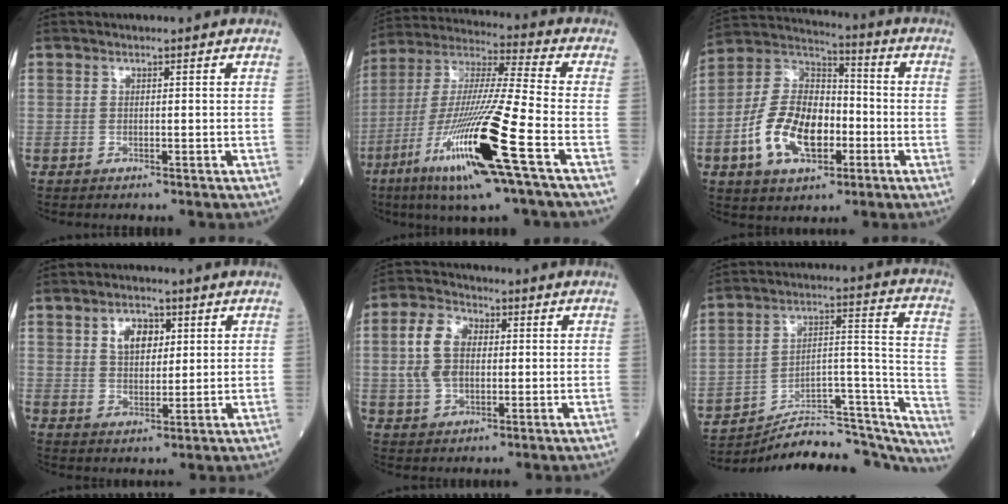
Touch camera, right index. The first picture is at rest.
{"total": 19.9, "force": [-8.4, -0.2, 18.0], "torque": [-0.377, -0.037, -0.160]}
{"total": 14.6, "force": [-4.1, 8.1, 11.4], "torque": [-0.244, 0.018, -0.071]}
{"total": 5.2, "force": [2.2, 3.1, 3.5], "torque": [-0.062, 0.008, 0.043]}
{"total": 7.7, "force": [1.0, 5.1, 5.7], "torque": [-0.129, 0.021, 0.023]}
{"total": 25.8, "force": [-24.4, 5.3, 6.7], "torque": [-0.059, 0.055, -0.338]}